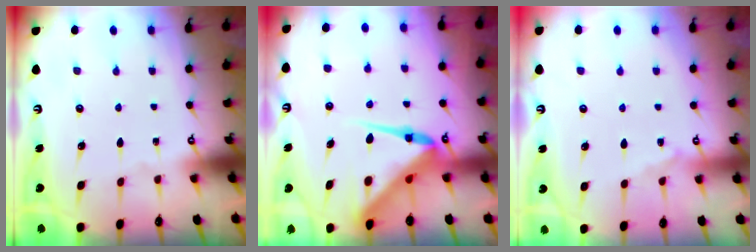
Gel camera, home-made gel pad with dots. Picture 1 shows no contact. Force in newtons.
{"total": 10.8, "press": 10.8, "slide": 1.1}
{"total": 3.5, "press": 3.4, "slide": 0.6}